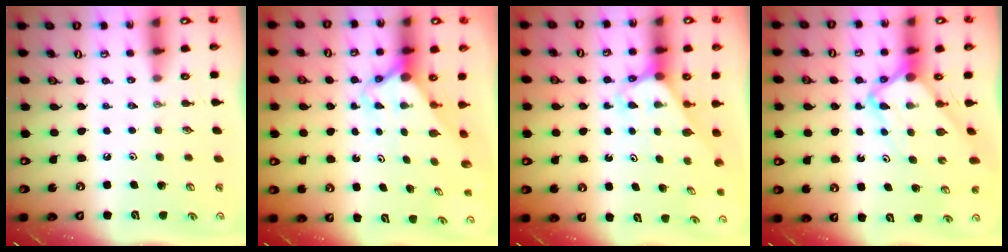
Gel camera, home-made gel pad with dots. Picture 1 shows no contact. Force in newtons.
{"total": 3.0, "press": 3.0, "slide": 0.2}
{"total": 2.7, "press": 2.7, "slide": 0.2}
{"total": 6.3, "press": 6.3, "slide": 0.5}